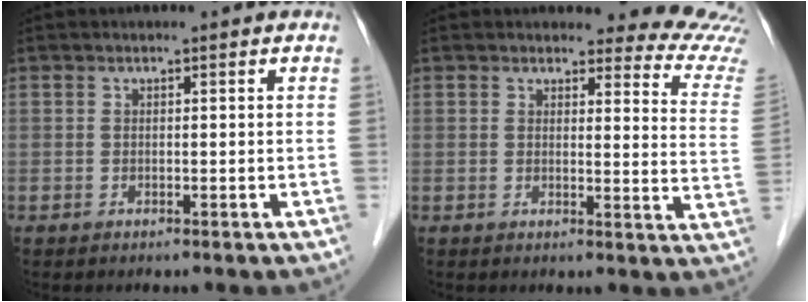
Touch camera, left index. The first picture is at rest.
{"total": 11.2, "force": [11.1, 0.6, 0.8], "torque": [0.021, -0.103, 0.083]}